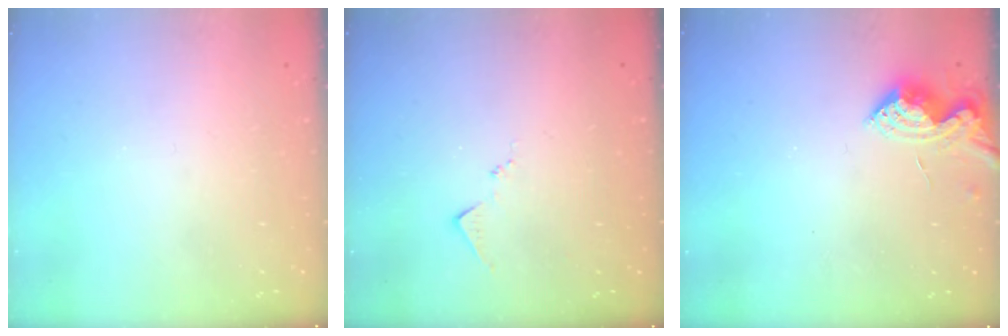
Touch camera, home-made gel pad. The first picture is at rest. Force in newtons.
{"total": 8.0, "press": 8.0, "slide": 0.4}
{"total": 7.3, "press": 7.2, "slide": 0.7}